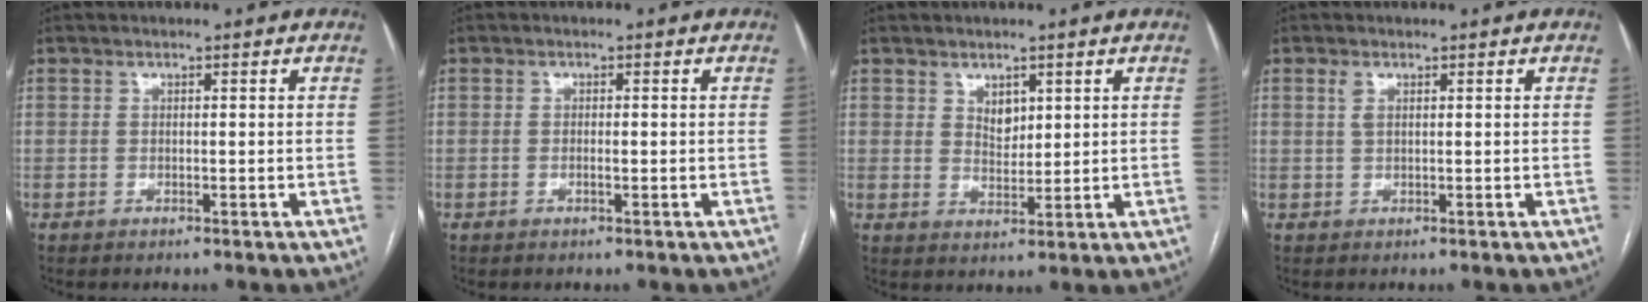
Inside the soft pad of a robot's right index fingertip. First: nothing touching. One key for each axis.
{"total": 1.0, "fx": -0.4, "fy": 0.3, "fz": 0.9, "tx": -0.018, "ty": 0.001, "tz": -0.007}
{"total": 3.2, "fx": 1.5, "fy": 2.1, "fz": 1.9, "tx": -0.035, "ty": -0.001, "tz": 0.034}
{"total": 1.2, "fx": 0.5, "fy": 0.6, "fz": 0.9, "tx": -0.023, "ty": 0.009, "tz": 0.011}